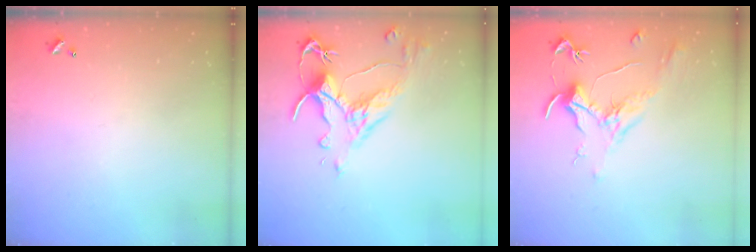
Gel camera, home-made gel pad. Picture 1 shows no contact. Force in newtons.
{"total": 6.2, "press": 6.0, "slide": 1.6}
{"total": 1.9, "press": 1.7, "slide": 0.9}